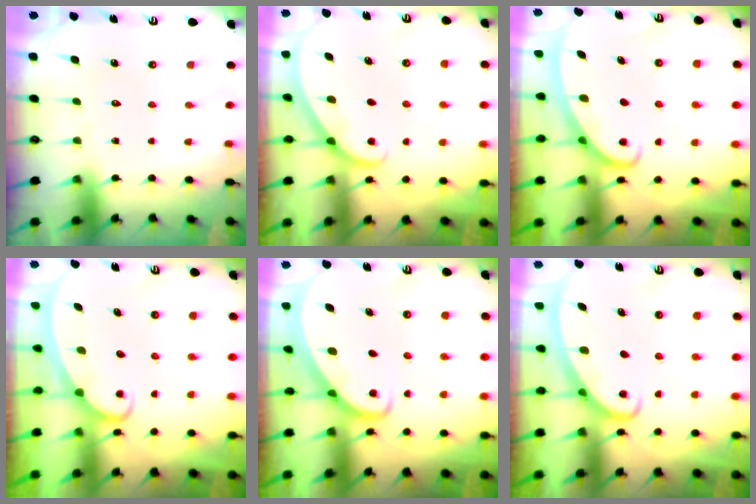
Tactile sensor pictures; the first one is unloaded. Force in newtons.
{"total": 2.6, "press": 2.5, "slide": 0.3}
{"total": 2.9, "press": 2.9, "slide": 0.3}
{"total": 2.5, "press": 2.5, "slide": 0.3}
{"total": 2.4, "press": 2.4, "slide": 0.2}
{"total": 2.7, "press": 2.7, "slide": 0.4}